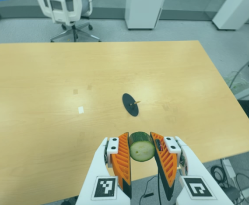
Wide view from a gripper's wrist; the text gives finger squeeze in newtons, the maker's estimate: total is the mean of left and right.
{"total": 11.1, "left": 10.6, "right": 11.6}